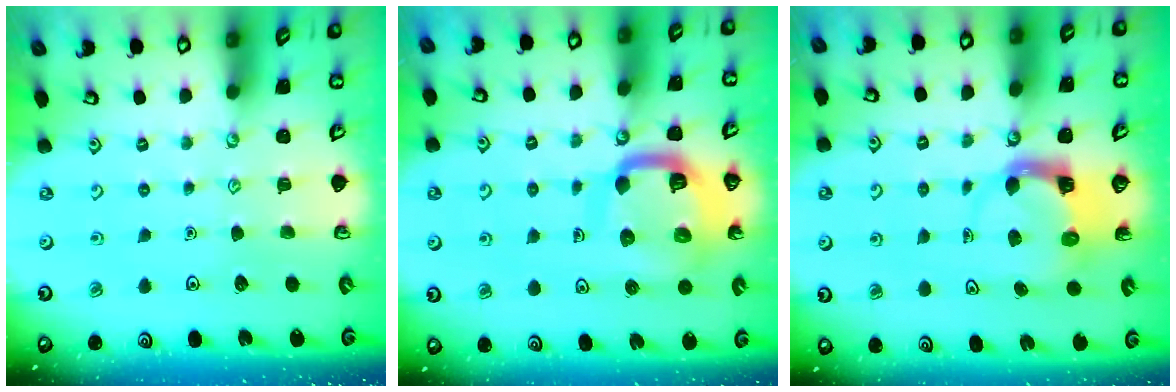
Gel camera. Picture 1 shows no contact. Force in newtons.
{"total": 12.4, "press": 12.4, "slide": 1.2}
{"total": 3.9, "press": 3.8, "slide": 0.5}